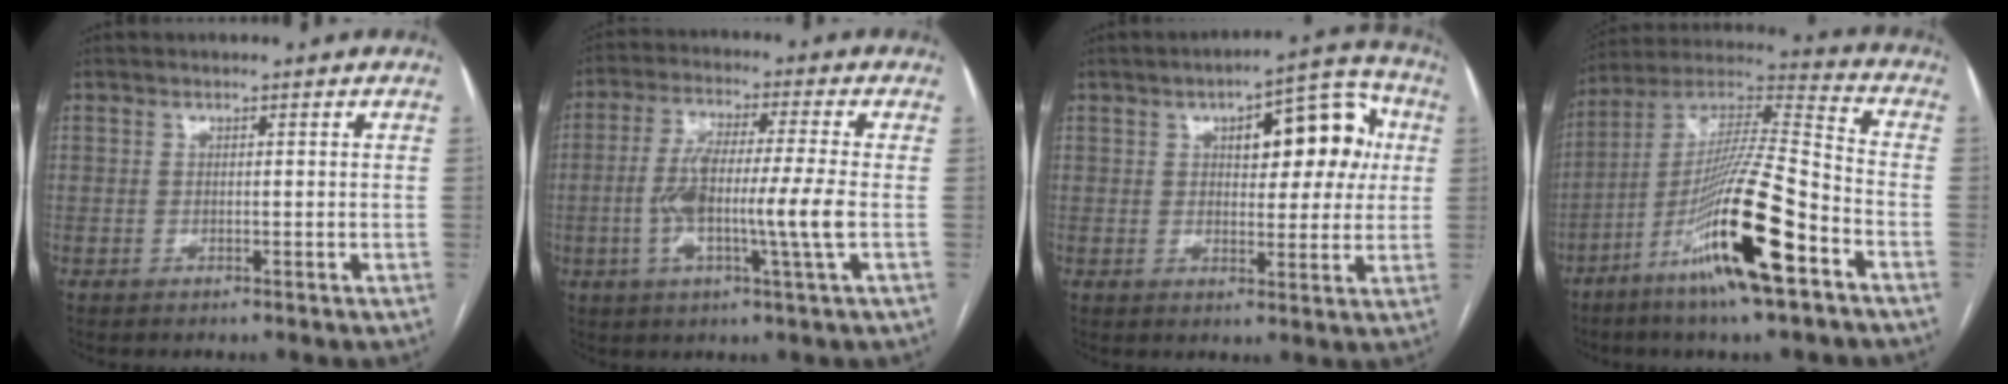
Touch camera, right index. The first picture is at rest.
{"total": 11.0, "force": [-1.8, -0.1, 10.8], "torque": [-0.206, 0.000, -0.040]}
{"total": 12.1, "force": [3.2, 5.1, 10.5], "torque": [-0.124, 0.037, 0.042]}
{"total": 19.3, "force": [-8.9, 1.2, 17.0], "torque": [-0.336, -0.024, -0.165]}